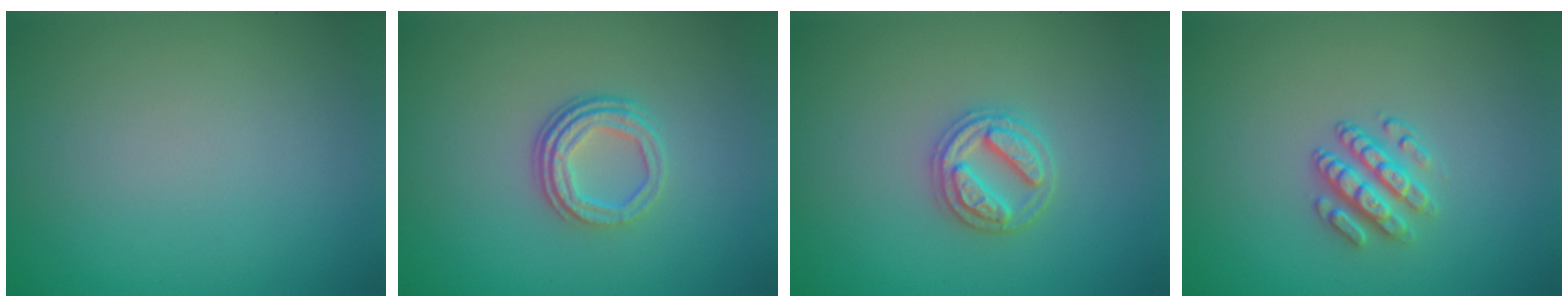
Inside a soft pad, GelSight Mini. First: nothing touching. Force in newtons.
{"total": 3.5, "press": 2.5, "slide": 2.5}
{"total": 3.3, "press": 3.2, "slide": 0.5}
{"total": 3.0, "press": 2.4, "slide": 1.6}